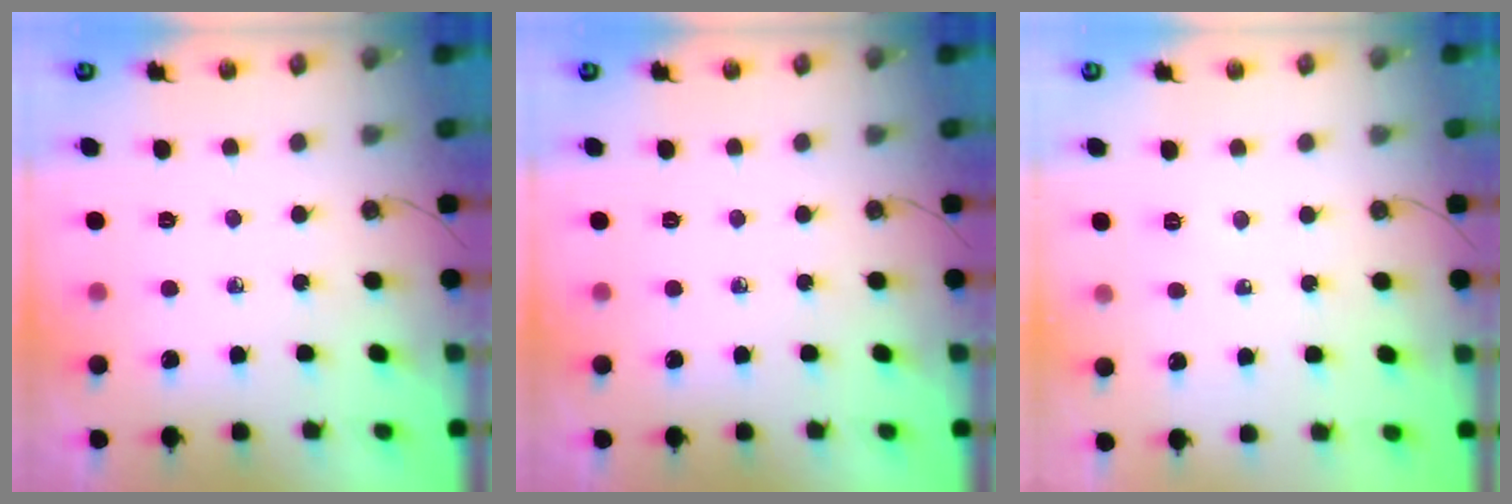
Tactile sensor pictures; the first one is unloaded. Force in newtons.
{"total": 0.0}
{"total": 4.7, "press": 3.3, "slide": 3.3}